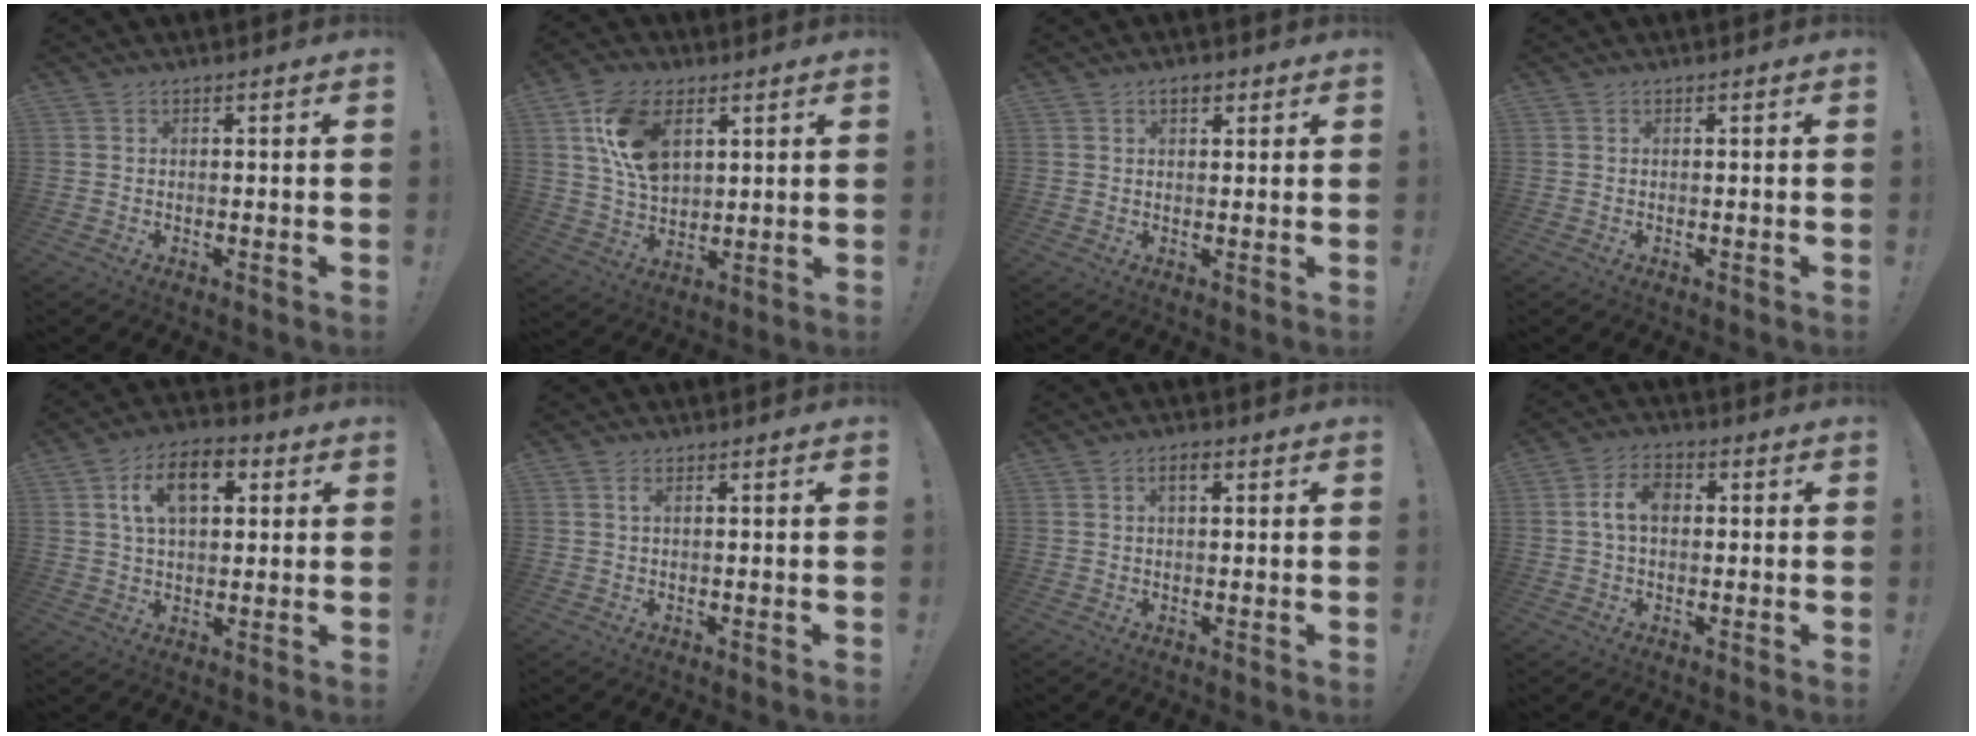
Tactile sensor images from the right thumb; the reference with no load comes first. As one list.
[{"total": 14.1, "force": [5.6, 8.9, 9.4], "torque": [-0.175, -0.003, 0.106]}, {"total": 3.0, "force": [1.4, 1.7, 2.1], "torque": [-0.025, -0.002, 0.021]}, {"total": 0.0}, {"total": 11.8, "force": [4.1, 6.8, 8.7], "torque": [-0.141, 0.012, 0.074]}, {"total": 1.3, "force": [0.4, 0.2, 1.2], "torque": [-0.024, 0.002, 0.005]}, {"total": 2.7, "force": [1.1, 1.1, 2.2], "torque": [-0.032, 0.001, 0.014]}, {"total": 6.6, "force": [0.5, 4.2, 5.1], "torque": [-0.092, 0.012, 0.006]}]